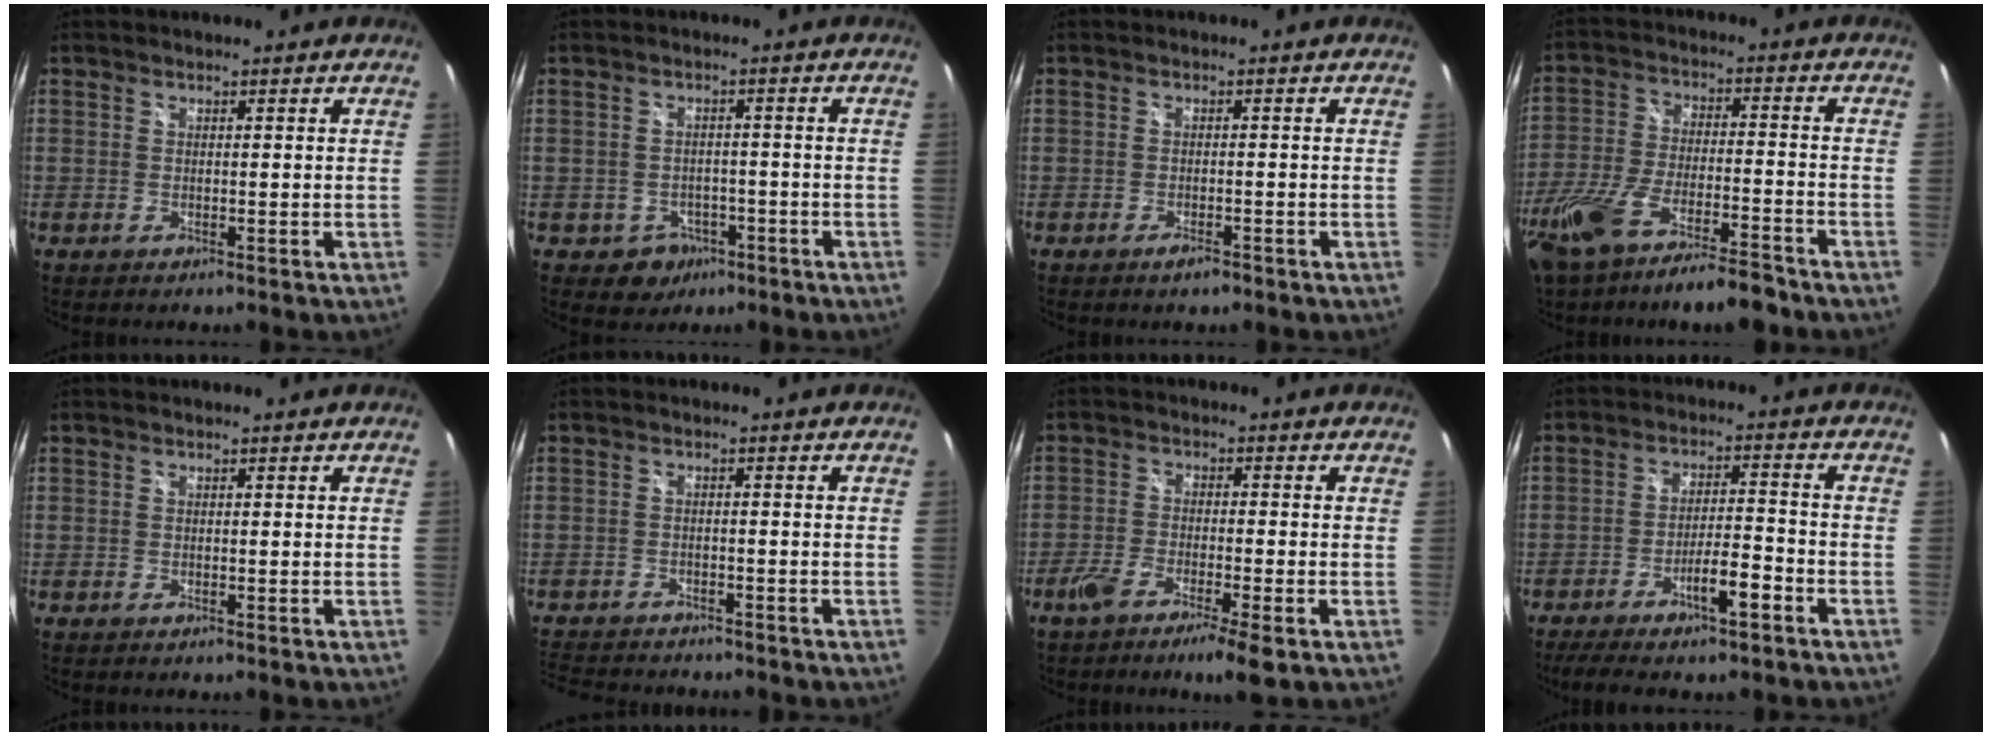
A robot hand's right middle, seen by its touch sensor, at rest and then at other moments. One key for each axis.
{"total": 4.8, "fx": -2.4, "fy": 4.1, "fz": 1.0, "tx": -0.032, "ty": 0.009, "tz": -0.025}
{"total": 1.8, "fx": -1.4, "fy": 0.6, "fz": 1.1, "tx": -0.021, "ty": -0.003, "tz": -0.025}
{"total": 17.4, "fx": -13.3, "fy": 3.4, "fz": 10.7, "tx": -0.229, "ty": -0.042, "tz": -0.228}
{"total": 0.0}
{"total": 9.1, "fx": -8.2, "fy": 2.8, "fz": 2.7, "tx": -0.080, "ty": -0.009, "tz": -0.133}
{"total": 7.0, "fx": -4.7, "fy": 0.7, "fz": 5.2, "tx": -0.112, "ty": -0.012, "tz": -0.086}
{"total": 9.0, "fx": -6.1, "fy": 1.2, "fz": 6.5, "tx": -0.130, "ty": 0.001, "tz": -0.098}